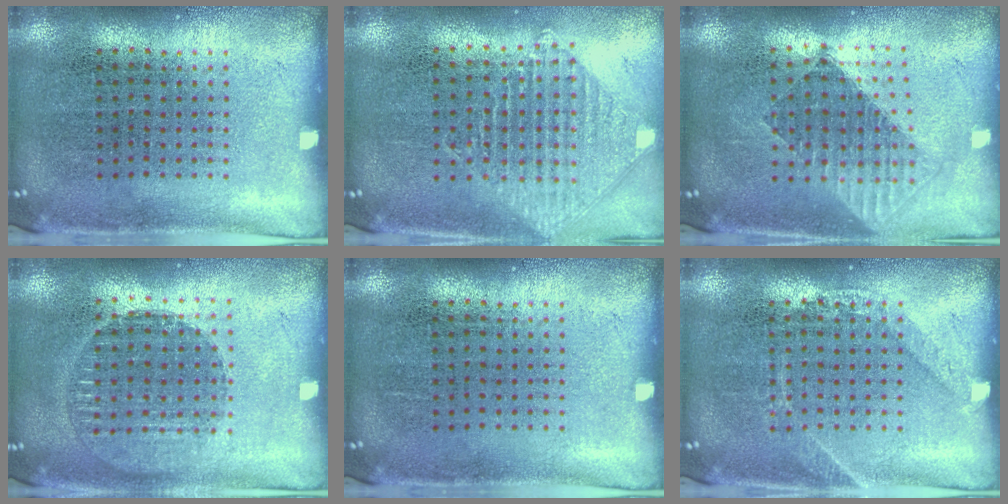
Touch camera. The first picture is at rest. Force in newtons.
{"total": 1.0, "press": 1.0, "slide": 0.1}
{"total": 1.5, "press": 1.3, "slide": 0.8}
{"total": 1.4, "press": 1.3, "slide": 0.6}
{"total": 0.0}
{"total": 1.4, "press": 1.3, "slide": 0.2}